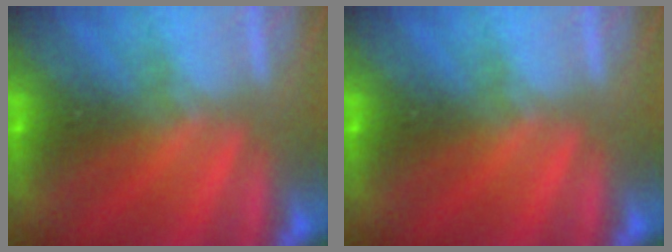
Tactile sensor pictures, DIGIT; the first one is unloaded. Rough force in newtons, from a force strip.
{"total": 0.0}